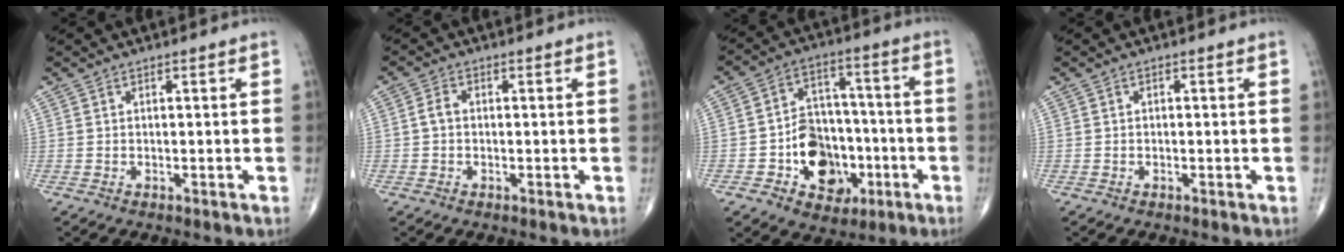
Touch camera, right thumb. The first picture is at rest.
{"total": 2.3, "force": [-0.1, 1.6, 1.6], "torque": [-0.029, 0.007, -0.007]}
{"total": 13.3, "force": [-4.3, 9.9, 7.8], "torque": [-0.068, 0.039, -0.063]}
{"total": 0.0}